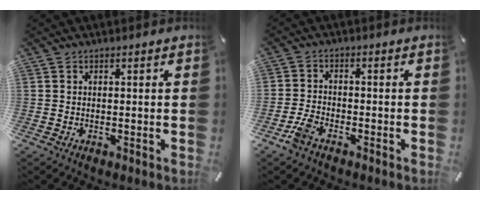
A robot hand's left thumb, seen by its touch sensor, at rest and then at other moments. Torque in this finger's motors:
{"motor_torque": [0.23, 0.33, -0.40, 0.37, 0.04]}